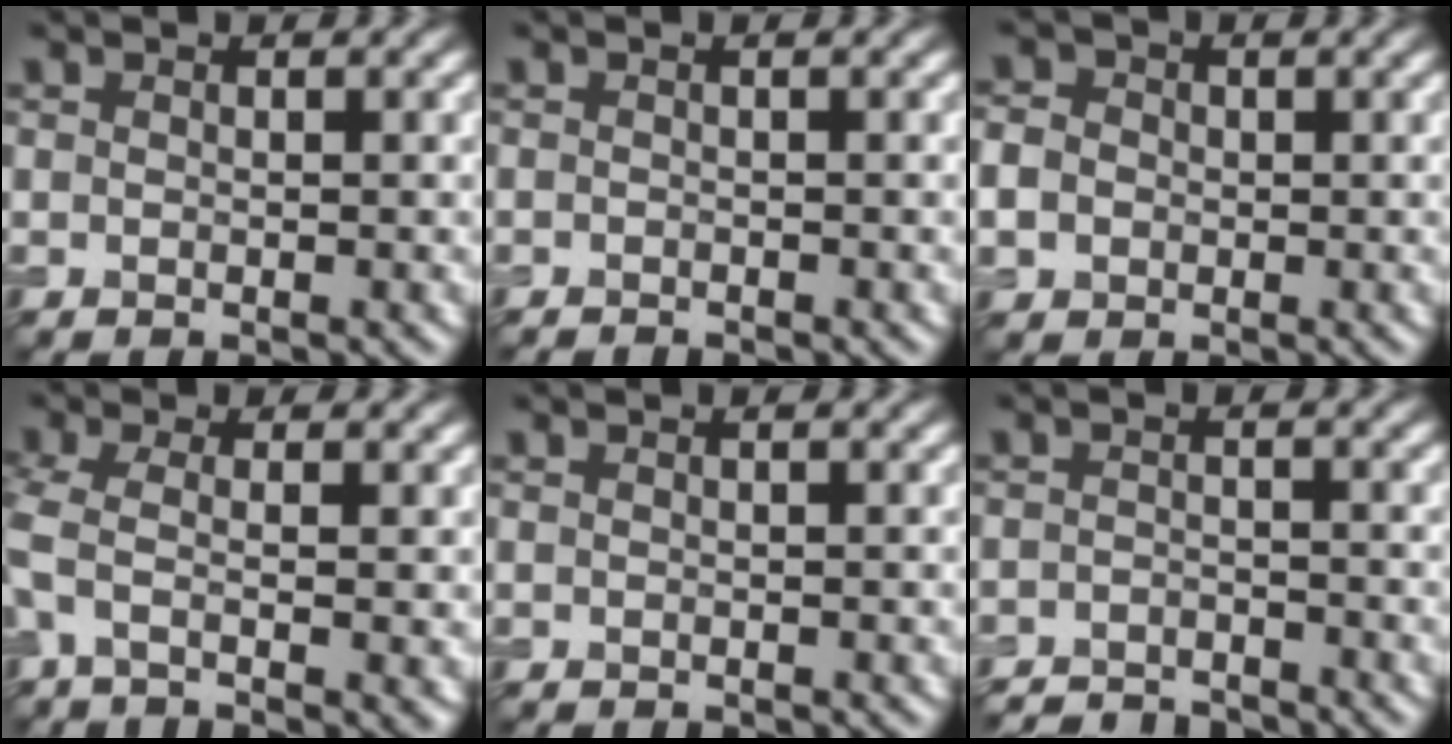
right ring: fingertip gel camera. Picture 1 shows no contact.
{"total": 1.0, "force": [-0.9, 0.2, 0.3], "torque": [0.001, -0.006, -0.014]}
{"total": 3.1, "force": [-0.2, 2.8, 1.2], "torque": [-0.021, 0.005, -0.011]}
{"total": 4.5, "force": [-0.4, 1.5, 4.2], "torque": [-0.091, -0.007, -0.012]}
{"total": 0.6, "force": [0.1, 0.3, 0.5], "torque": [0.004, 0.006, -0.001]}
{"total": 3.3, "force": [-3.3, 0.5, 0.5], "torque": [-0.003, -0.006, -0.058]}